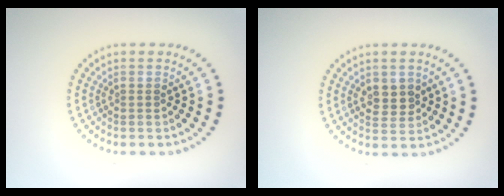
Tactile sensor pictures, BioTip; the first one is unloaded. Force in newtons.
{"total": 2.3, "press": 2.2, "slide": 0.6}